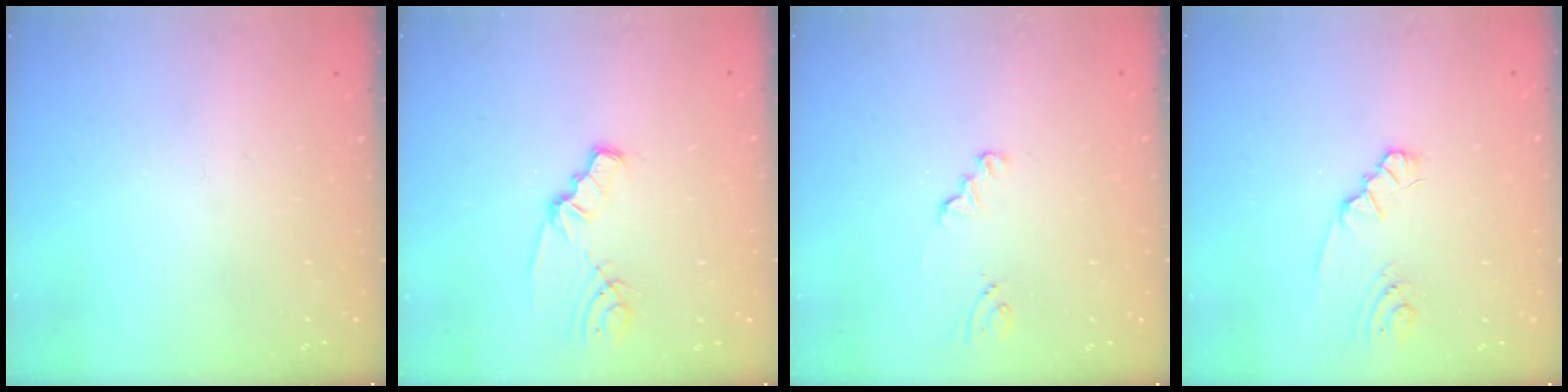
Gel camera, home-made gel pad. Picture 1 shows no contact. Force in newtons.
{"total": 2.5, "press": 2.5, "slide": 0.4}
{"total": 1.2, "press": 1.2, "slide": 0.1}
{"total": 1.9, "press": 1.9, "slide": 0.2}